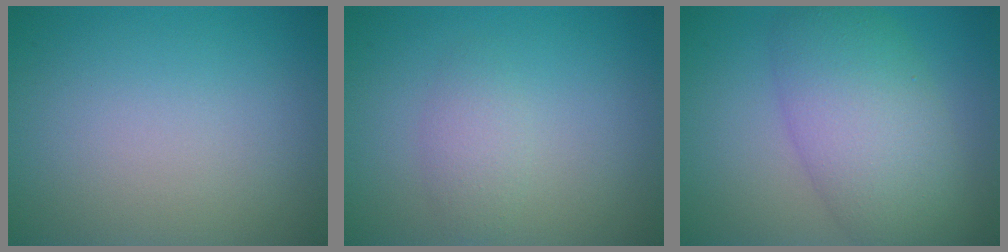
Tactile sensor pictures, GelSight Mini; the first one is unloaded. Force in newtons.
{"total": 1.8, "press": 1.8, "slide": 0.0}
{"total": 7.5, "press": 7.5, "slide": 0.2}